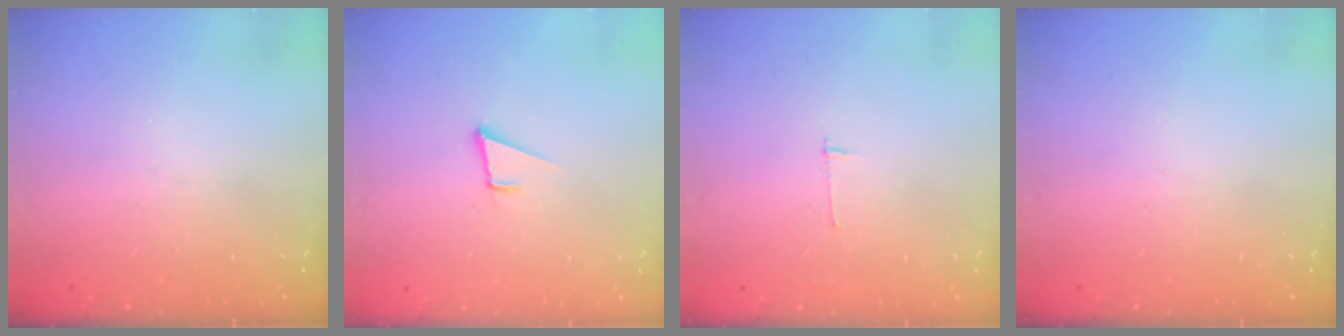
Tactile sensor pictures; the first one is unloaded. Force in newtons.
{"total": 3.4, "press": 2.6, "slide": 2.2}
{"total": 2.7, "press": 2.7, "slide": 0.3}
{"total": 0.0}